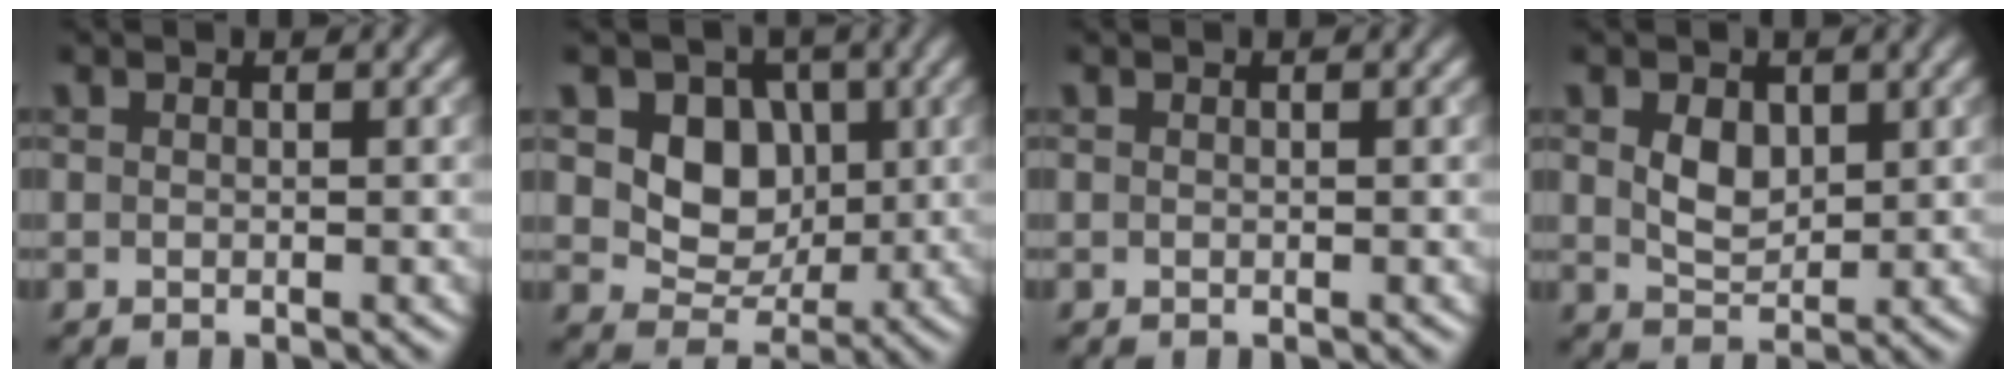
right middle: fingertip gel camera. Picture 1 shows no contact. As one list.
[{"total": 5.5, "force": [1.1, 4.4, 3.2], "torque": [-0.055, -0.006, 0.010]}, {"total": 0.0}, {"total": 2.8, "force": [0.9, 1.9, 1.9], "torque": [-0.040, -0.003, 0.019]}]